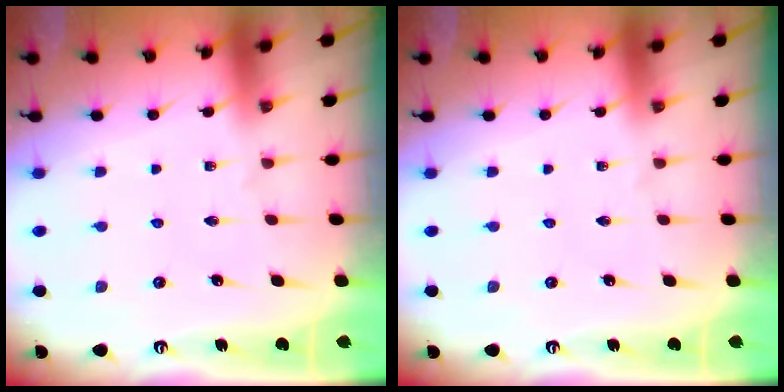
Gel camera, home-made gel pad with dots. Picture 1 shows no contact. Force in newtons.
{"total": 0.0}